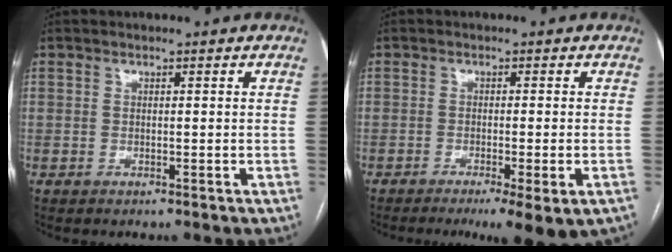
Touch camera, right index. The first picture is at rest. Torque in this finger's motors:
{"motor_torque": [0.99, -0.56, 0.32, 0.07]}